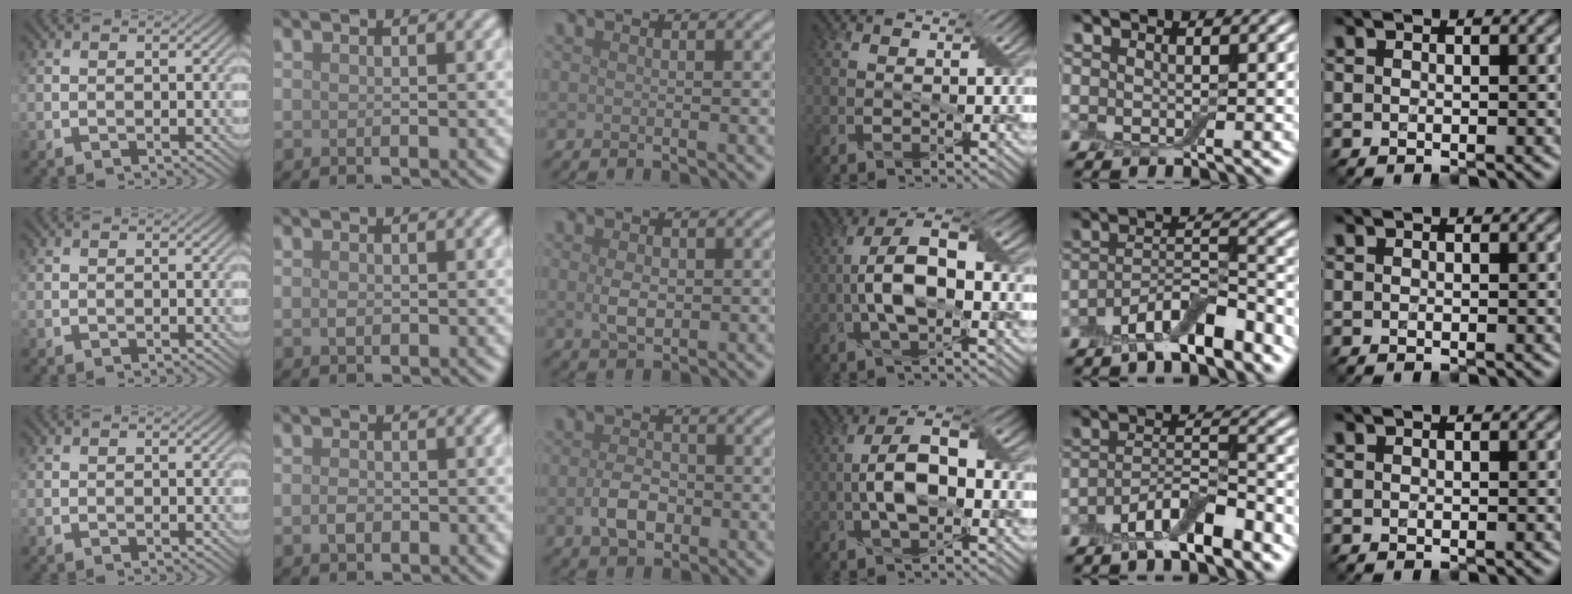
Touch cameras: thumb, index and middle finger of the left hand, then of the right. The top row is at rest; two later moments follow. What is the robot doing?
{"motion": "fold", "object": "apron"}